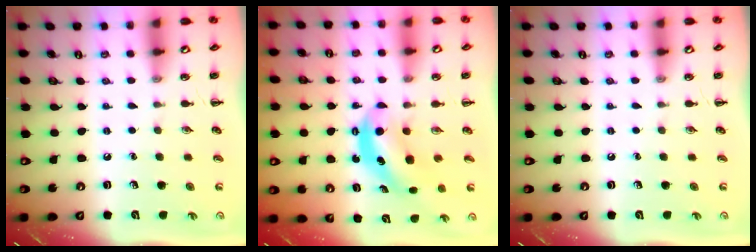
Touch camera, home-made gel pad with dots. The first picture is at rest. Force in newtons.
{"total": 6.2, "press": 6.2, "slide": 0.4}
{"total": 0.0}